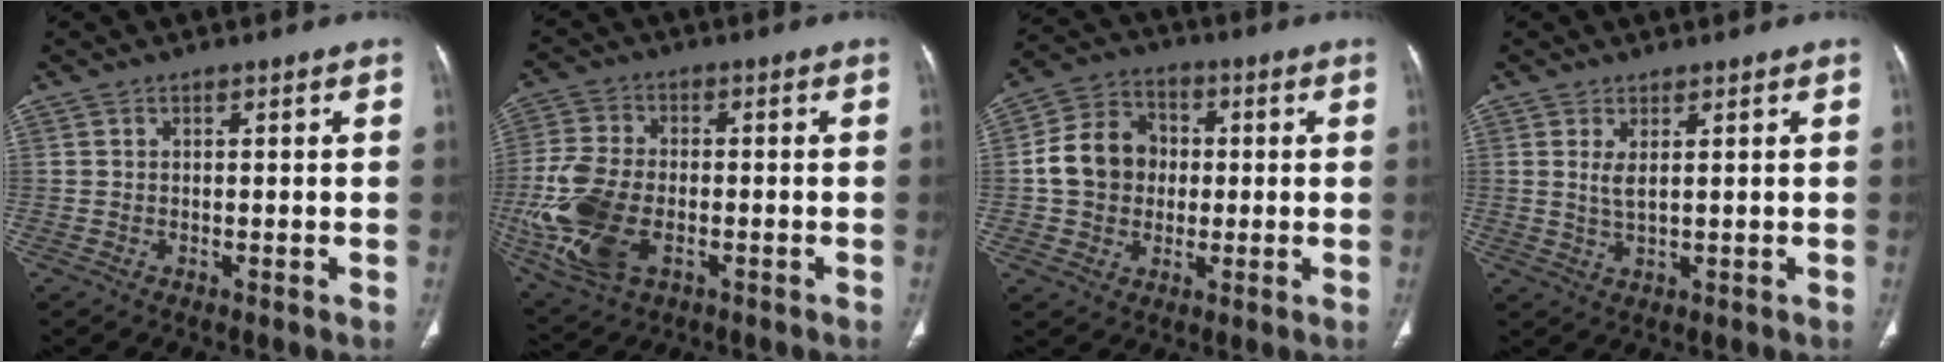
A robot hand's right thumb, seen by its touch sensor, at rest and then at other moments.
{"total": 15.4, "force": [-3.7, 9.2, 11.8], "torque": [-0.263, 0.000, -0.063]}
{"total": 11.6, "force": [0.0, 10.0, 5.9], "torque": [-0.081, 0.023, -0.007]}
{"total": 2.8, "force": [0.9, 0.9, 2.5], "torque": [-0.053, -0.012, 0.025]}